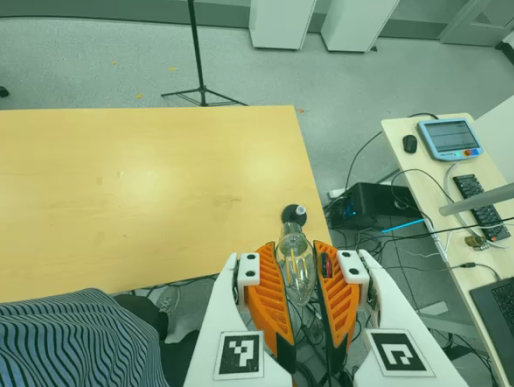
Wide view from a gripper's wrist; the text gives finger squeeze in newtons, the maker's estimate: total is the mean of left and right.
{"total": 19.1, "left": 23.6, "right": 14.7}